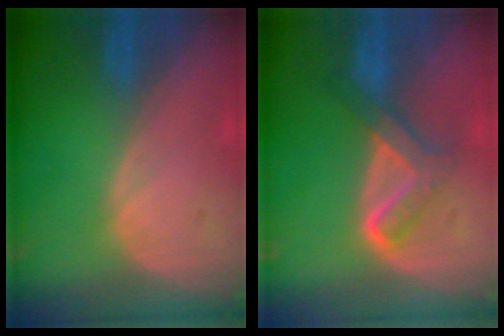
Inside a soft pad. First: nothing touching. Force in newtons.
{"total": 5.2, "press": 5.2, "slide": 0.1}